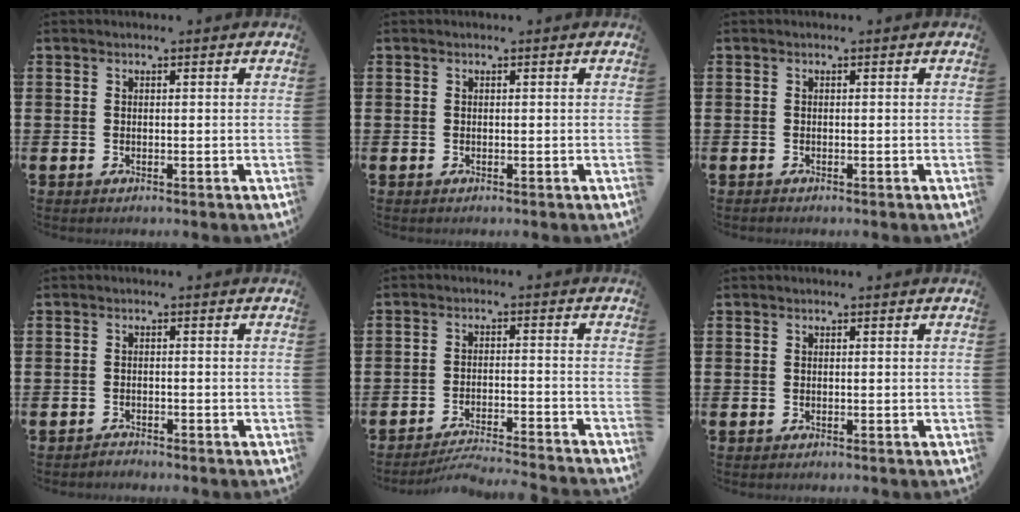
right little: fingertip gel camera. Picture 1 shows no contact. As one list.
[{"total": 0.0}, {"total": 0.0}, {"total": 1.2, "force": [-1.2, 0.0, -0.1], "torque": [-0.002, 0.003, -0.025]}, {"total": 3.8, "force": [-3.7, -0.2, 0.9], "torque": [-0.016, -0.002, -0.075]}, {"total": 0.0}]